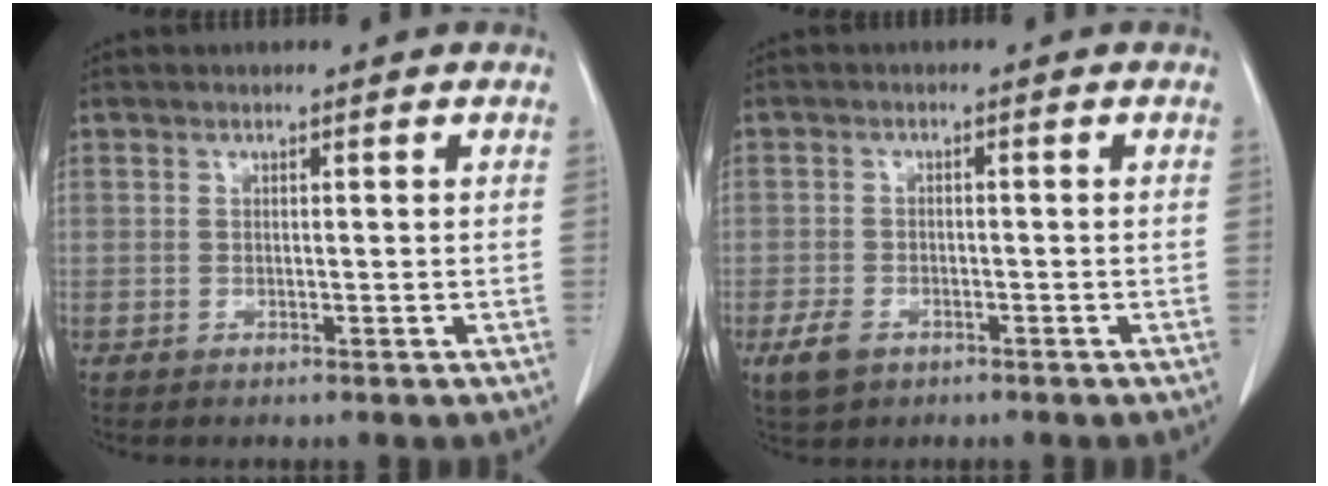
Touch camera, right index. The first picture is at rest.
{"total": 3.7, "force": [-2.0, 2.4, 2.0], "torque": [-0.046, -0.002, -0.026]}